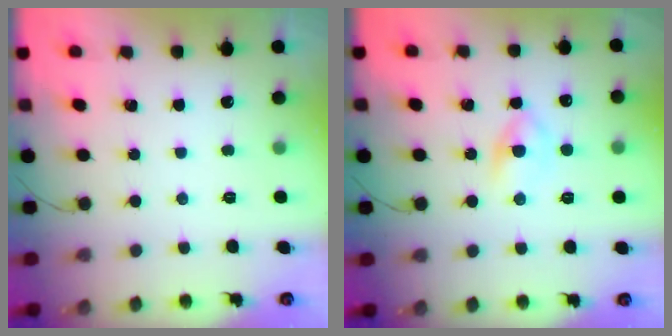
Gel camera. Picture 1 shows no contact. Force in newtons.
{"total": 4.1, "press": 4.0, "slide": 1.1}